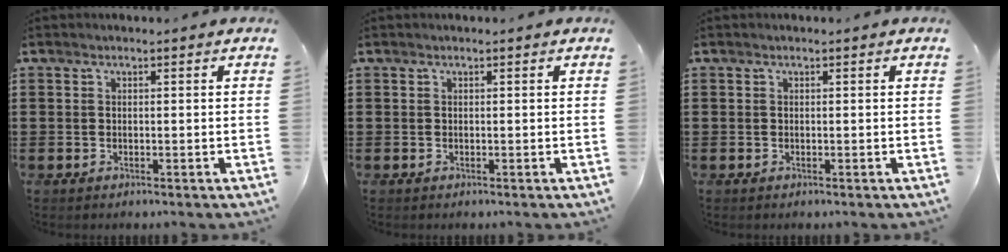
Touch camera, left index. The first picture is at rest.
{"total": 0.0}
{"total": 0.0}